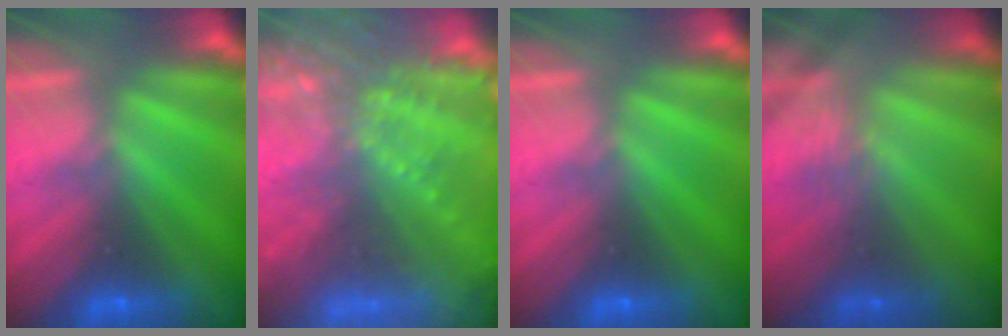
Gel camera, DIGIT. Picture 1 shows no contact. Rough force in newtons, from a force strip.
{"total": 6.7}
{"total": 0.0}
{"total": 2.2}